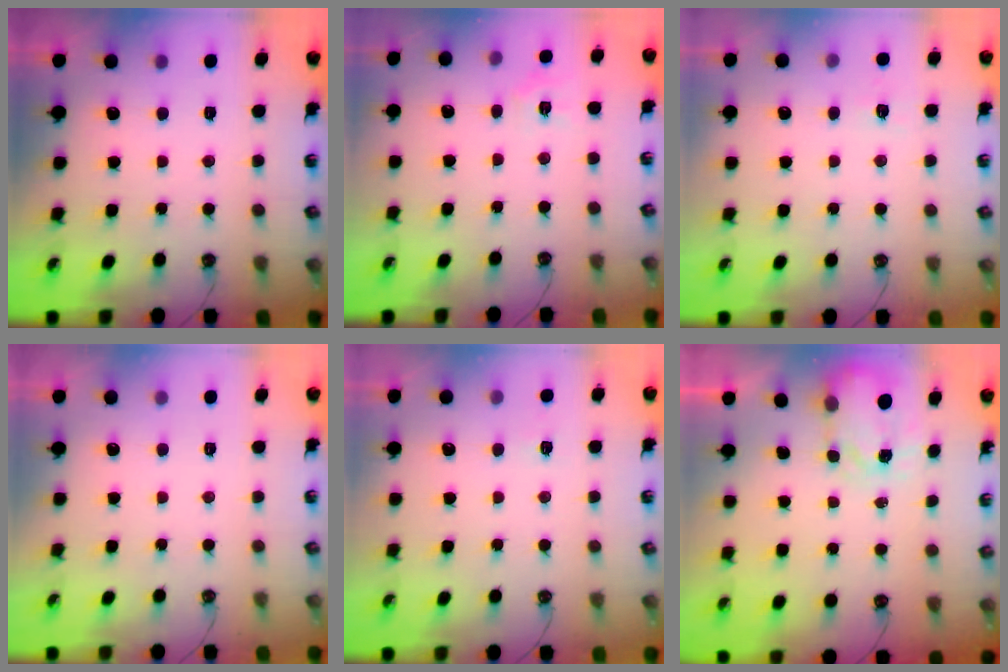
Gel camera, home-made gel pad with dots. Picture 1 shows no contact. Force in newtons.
{"total": 3.9, "press": 3.9, "slide": 0.2}
{"total": 4.6, "press": 4.6, "slide": 0.6}
{"total": 0.0}
{"total": 2.3, "press": 2.3, "slide": 0.3}
{"total": 3.8, "press": 3.7, "slide": 0.6}